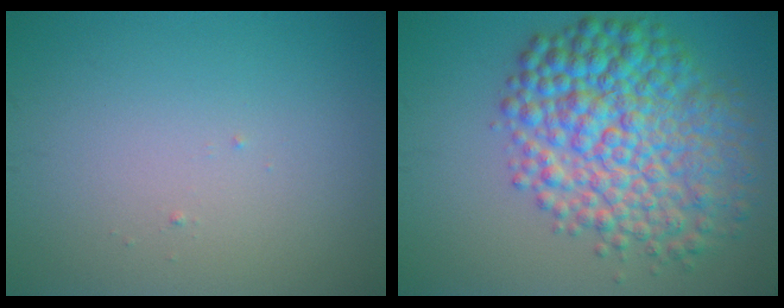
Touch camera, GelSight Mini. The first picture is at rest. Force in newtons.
{"total": 9.7, "press": 9.7, "slide": 0.2}